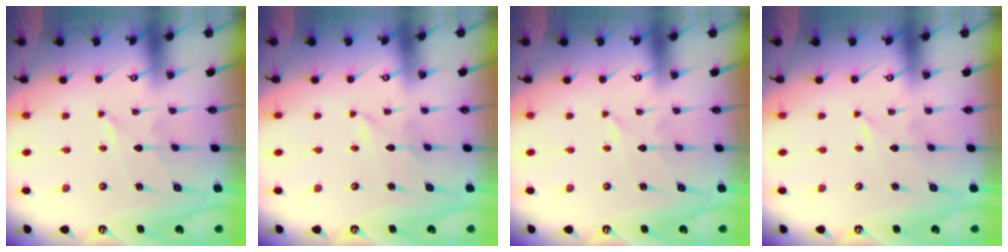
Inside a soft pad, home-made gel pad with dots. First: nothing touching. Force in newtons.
{"total": 1.2, "press": 1.2, "slide": 0.1}
{"total": 0.0}
{"total": 0.0}